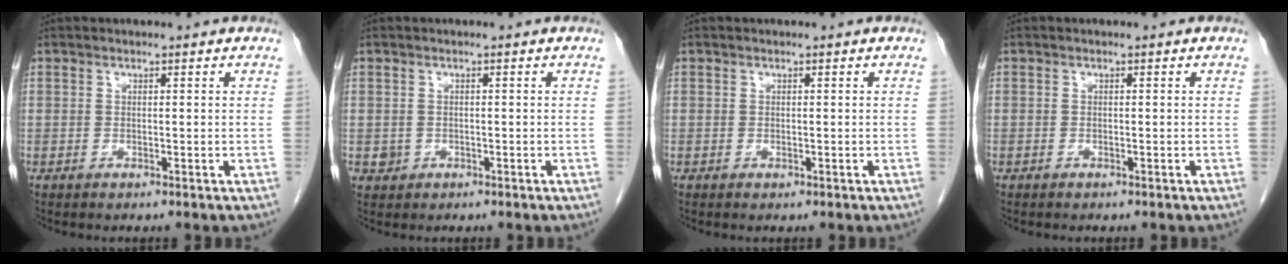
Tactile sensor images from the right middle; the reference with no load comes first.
{"total": 1.4, "force": [-0.4, 1.3, 0.2], "torque": [-0.004, 0.004, -0.002]}
{"total": 0.0}
{"total": 0.0}